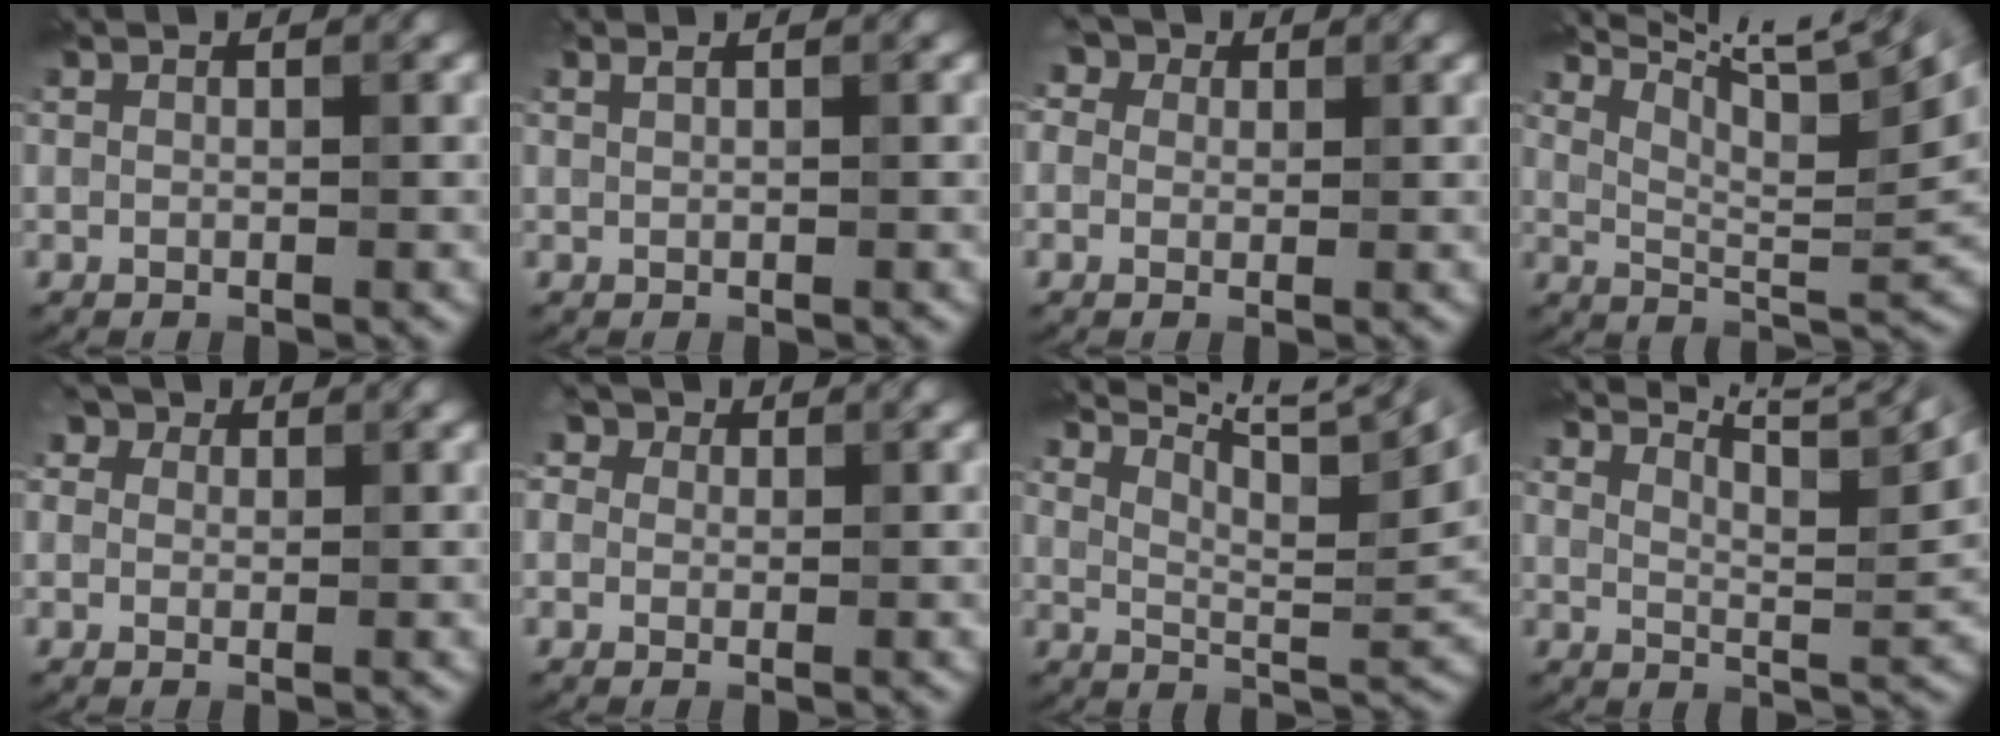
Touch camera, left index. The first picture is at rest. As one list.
[{"total": 1.0, "force": [0.7, 0.4, 0.7], "torque": [-0.011, 0.000, 0.007]}, {"total": 4.7, "force": [2.4, 3.2, 2.4], "torque": [-0.033, 0.029, 0.004]}, {"total": 11.1, "force": [8.0, 1.9, 7.5], "torque": [-0.116, 0.014, 0.125]}, {"total": 3.6, "force": [2.0, 2.5, 1.7], "torque": [-0.029, 0.018, 0.002]}, {"total": 4.0, "force": [2.0, 2.9, 2.0], "torque": [-0.026, 0.027, -0.004]}, {"total": 9.3, "force": [6.8, 1.6, 6.1], "torque": [-0.093, 0.013, 0.104]}, {"total": 7.8, "force": [6.1, 1.5, 4.5], "torque": [-0.066, 0.013, 0.067]}]